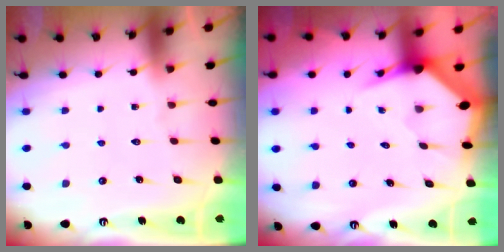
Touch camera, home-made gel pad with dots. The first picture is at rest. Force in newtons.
{"total": 3.7, "press": 3.7, "slide": 0.2}